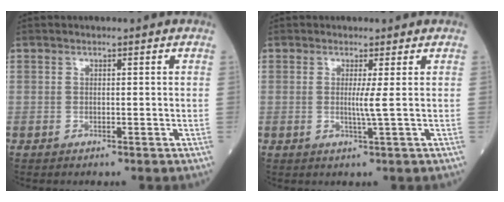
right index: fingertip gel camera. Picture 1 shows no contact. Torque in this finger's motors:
{"motor_torque": [0.01, -0.04, 0.19, 0.07]}